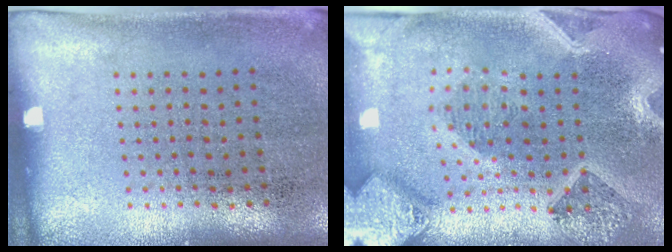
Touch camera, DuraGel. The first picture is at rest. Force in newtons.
{"total": 3.9, "press": 3.1, "slide": 2.3}